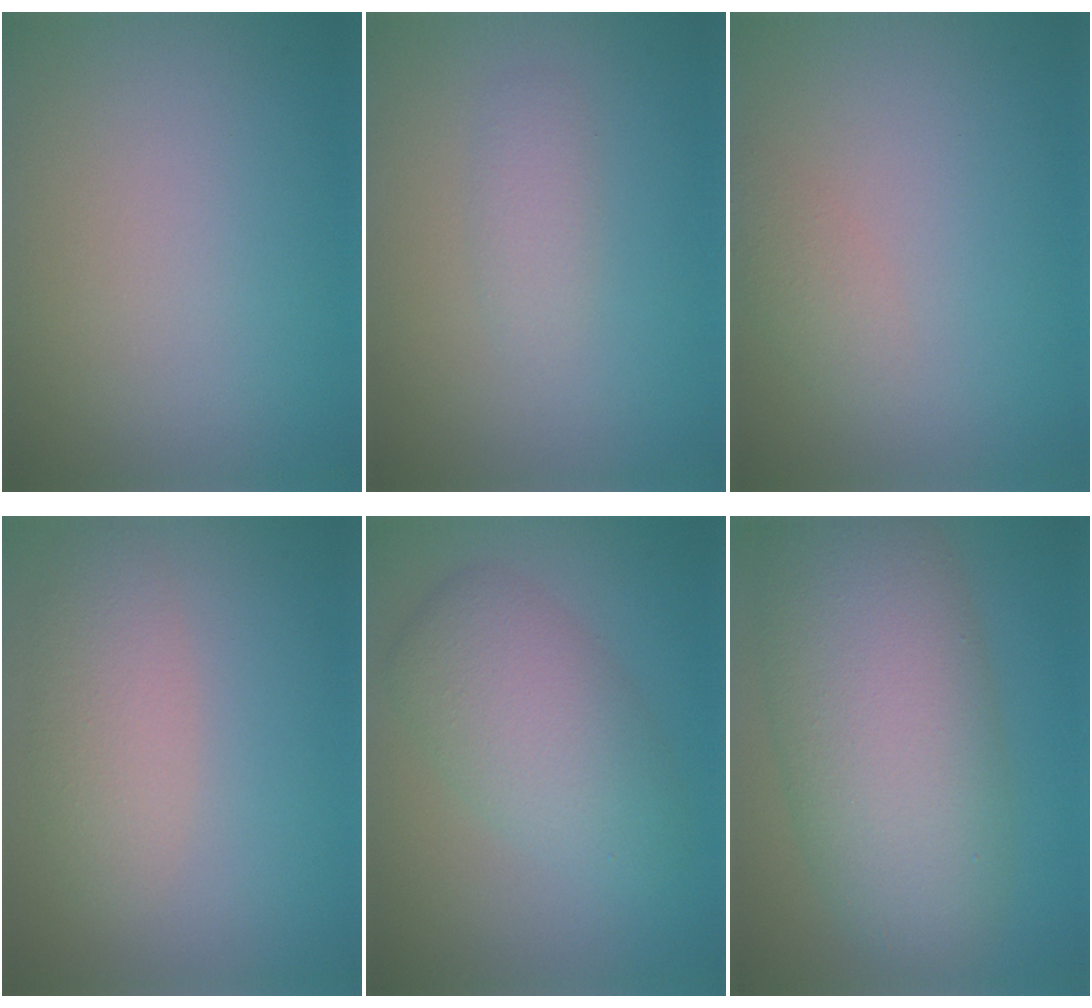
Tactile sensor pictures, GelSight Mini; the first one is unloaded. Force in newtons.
{"total": 1.5, "press": 1.5, "slide": 0.0}
{"total": 1.4, "press": 1.4, "slide": 0.1}
{"total": 3.1, "press": 3.1, "slide": 0.1}
{"total": 5.2, "press": 5.2, "slide": 0.3}
{"total": 10.7, "press": 10.7, "slide": 0.5}